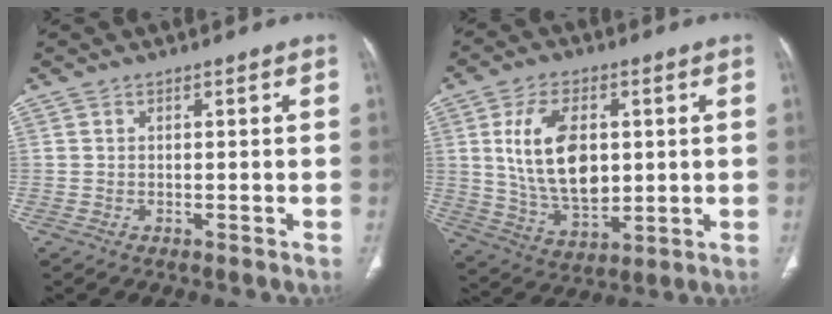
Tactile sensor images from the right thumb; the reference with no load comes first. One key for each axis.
{"total": 15.0, "fx": 2.5, "fy": 8.9, "fz": 11.9, "tx": -0.194, "ty": -0.015, "tz": 0.054}